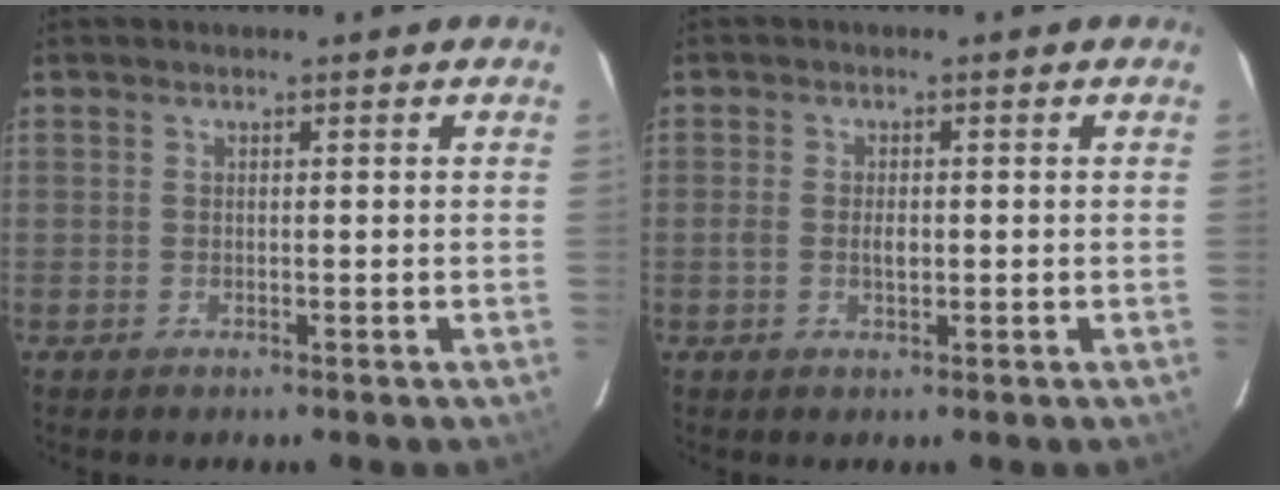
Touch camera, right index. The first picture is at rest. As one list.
[{"total": 2.2, "force": [-0.4, 1.2, 1.8], "torque": [-0.035, 0.002, -0.007]}]